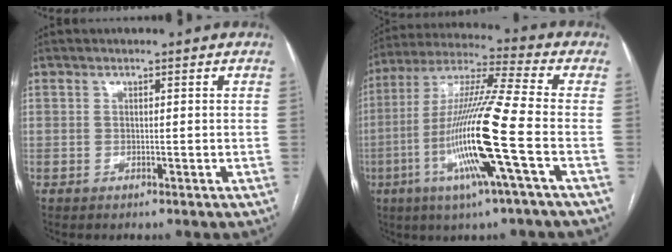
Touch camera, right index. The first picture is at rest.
{"total": 17.5, "force": [-5.0, -1.1, 16.8], "torque": [-0.333, -0.015, -0.105]}